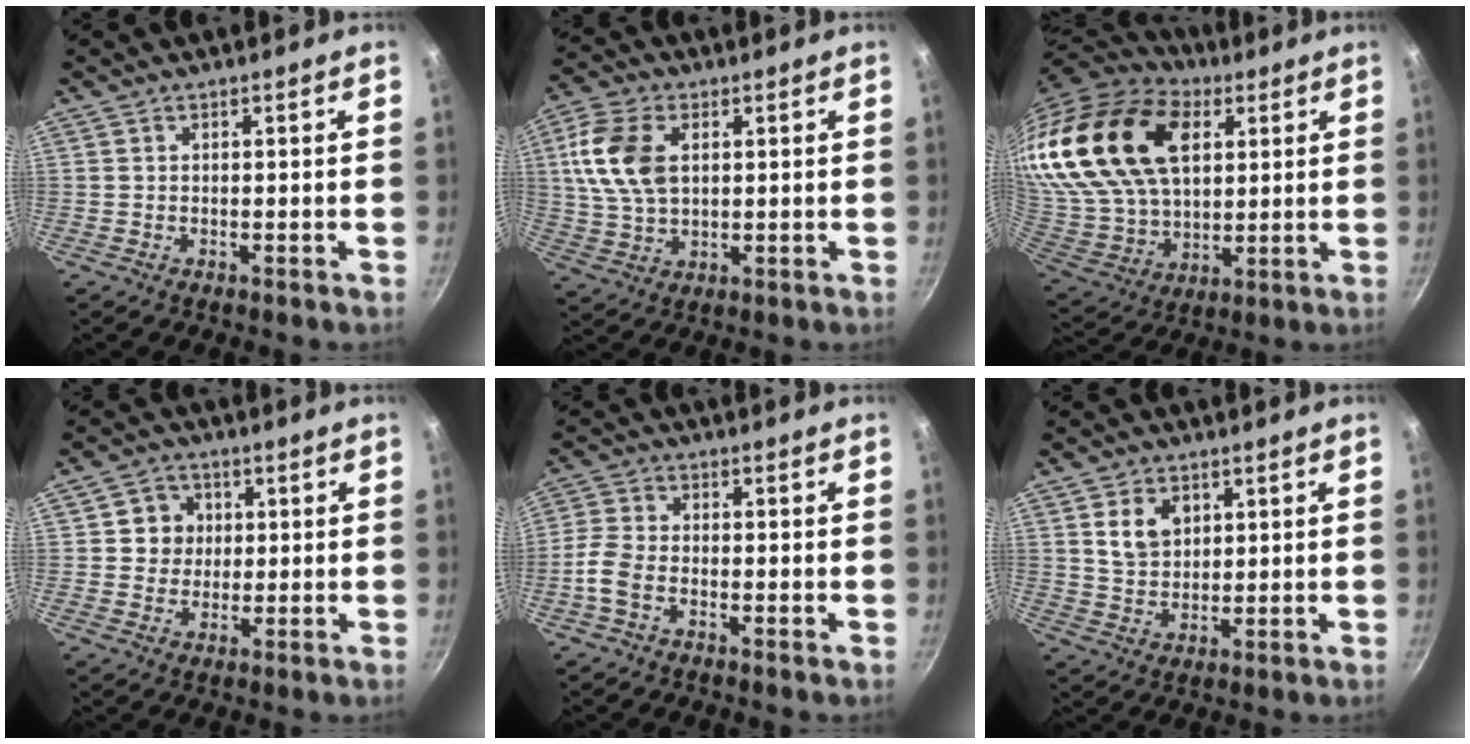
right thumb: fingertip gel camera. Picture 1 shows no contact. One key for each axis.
{"total": 12.0, "fx": 2.7, "fy": 7.5, "fz": 8.9, "tx": -0.166, "ty": 0.001, "tz": 0.049}
{"total": 29.5, "fx": 12.3, "fy": 18.6, "fz": 19.3, "tx": -0.383, "ty": -0.015, "tz": 0.230}
{"total": 5.8, "fx": 1.0, "fy": 5.4, "fz": 1.6, "tx": 0.014, "ty": 0.002, "tz": 0.009}
{"total": 4.6, "fx": -2.3, "fy": 2.5, "fz": 3.1, "tx": -0.077, "ty": 0.019, "tz": -0.060}
{"total": 6.6, "fx": 2.4, "fy": 4.9, "fz": 3.8, "tx": -0.049, "ty": -0.011, "tz": 0.047}